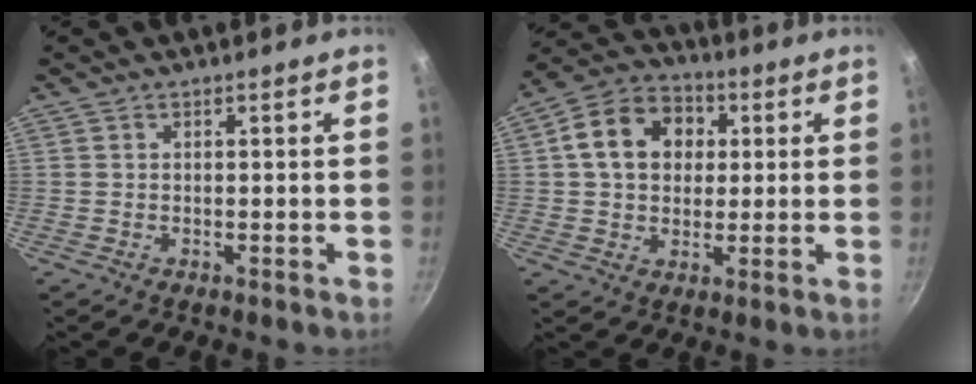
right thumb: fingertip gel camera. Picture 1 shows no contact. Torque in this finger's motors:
{"motor_torque": [0.45, 2.76, 0.87, -0.67, 0.32]}